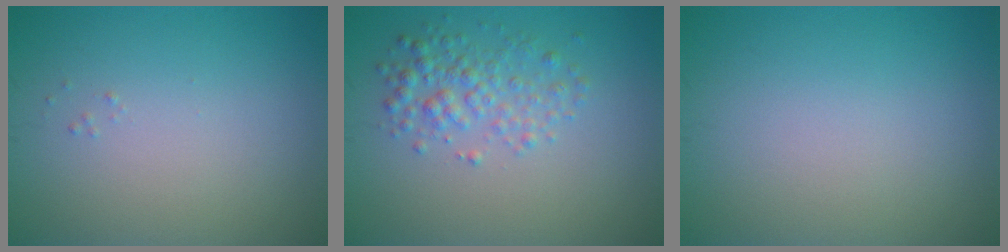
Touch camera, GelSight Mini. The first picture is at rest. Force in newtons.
{"total": 3.0, "press": 3.0, "slide": 0.1}
{"total": 0.0}